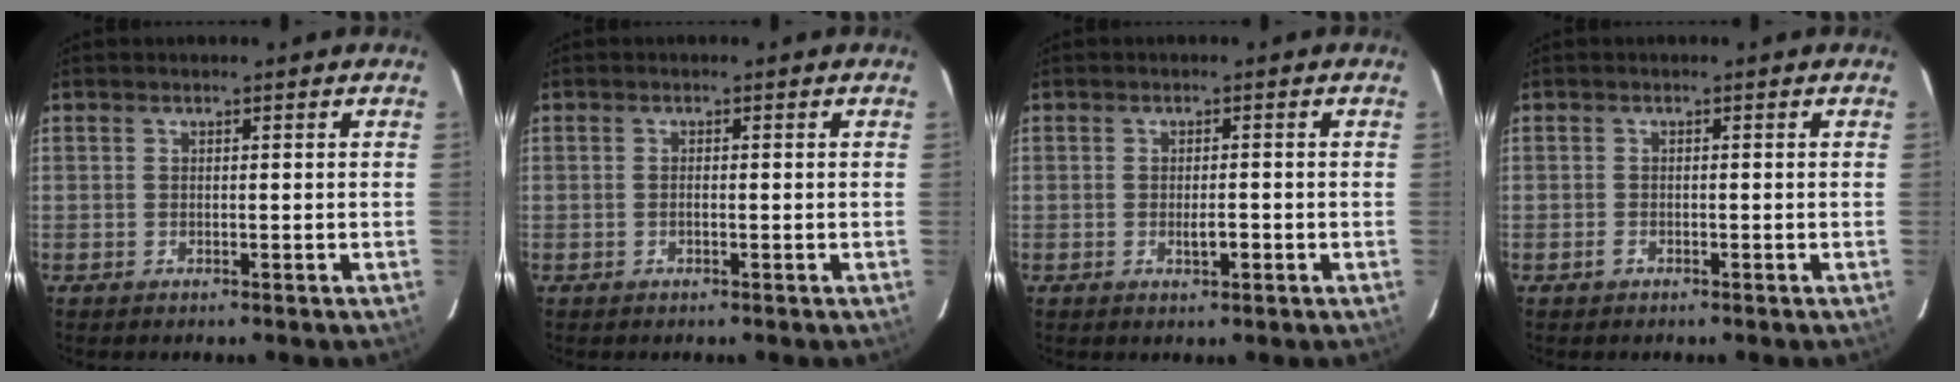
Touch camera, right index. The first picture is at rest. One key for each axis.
{"total": 0.7, "fx": -0.2, "fy": 0.2, "fz": 0.6, "tx": -0.014, "ty": 0.001, "tz": -0.002}
{"total": 2.1, "fx": -0.7, "fy": 0.5, "fz": 1.9, "tx": -0.032, "ty": -0.001, "tz": -0.010}
{"total": 0.6, "fx": -0.4, "fy": 0.3, "fz": 0.3, "tx": -0.008, "ty": 0.000, "tz": -0.003}